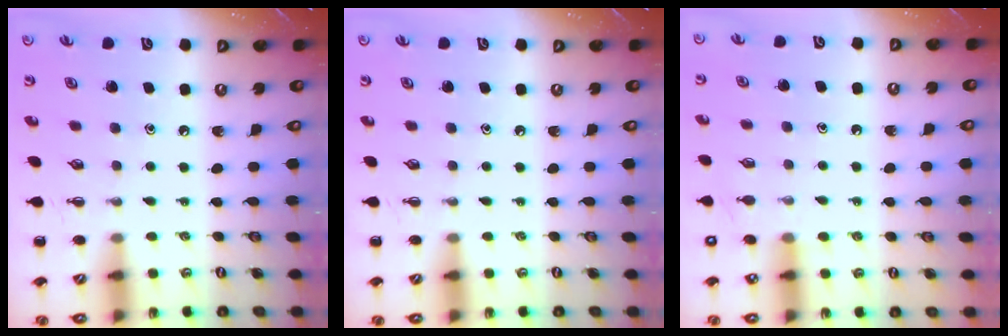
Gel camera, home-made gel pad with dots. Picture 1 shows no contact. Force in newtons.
{"total": 0.0}
{"total": 6.8, "press": 6.6, "slide": 1.8}